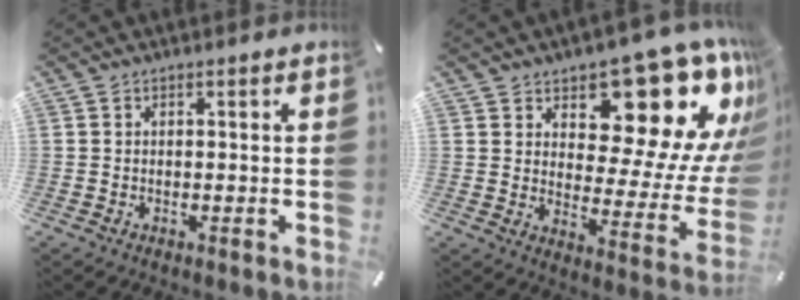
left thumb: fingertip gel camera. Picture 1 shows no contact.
{"total": 18.9, "force": [11.8, 10.0, 10.9], "torque": [-0.119, -0.107, 0.193]}